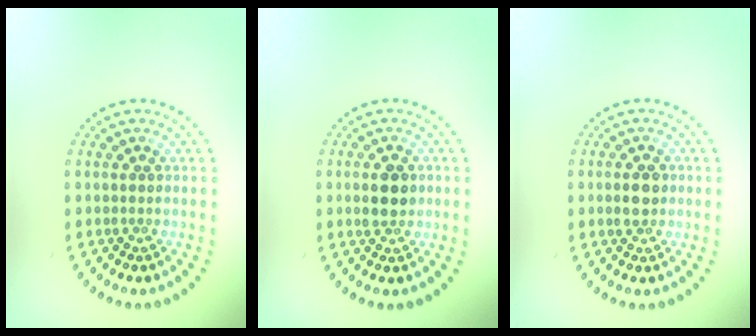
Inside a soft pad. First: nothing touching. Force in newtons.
{"total": 2.5, "press": 2.5, "slide": 0.2}
{"total": 2.4, "press": 2.4, "slide": 0.0}